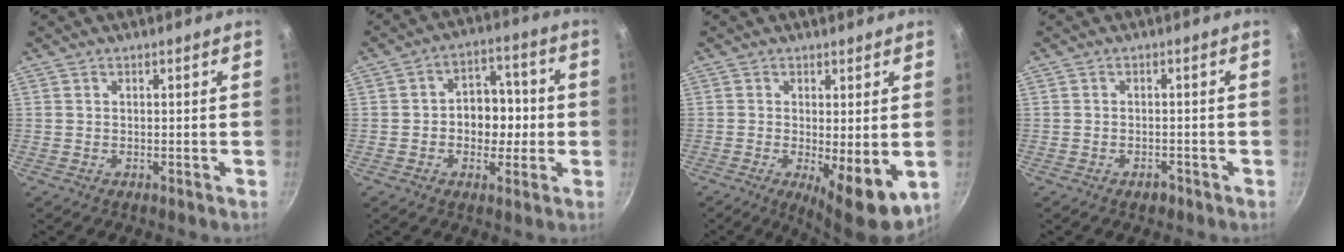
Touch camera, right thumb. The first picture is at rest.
{"total": 9.4, "force": [-0.7, 7.2, 6.0], "torque": [-0.028, 0.020, -0.019]}
{"total": 8.6, "force": [-1.2, 2.7, 8.1], "torque": [-0.104, -0.012, -0.006]}
{"total": 1.7, "force": [-1.2, 1.0, 0.8], "torque": [-0.008, 0.013, -0.014]}